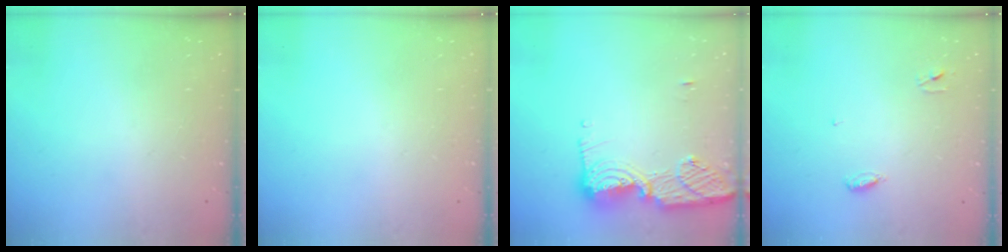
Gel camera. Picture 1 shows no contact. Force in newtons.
{"total": 0.0}
{"total": 12.0, "press": 12.0, "slide": 1.1}
{"total": 3.4, "press": 3.4, "slide": 0.3}